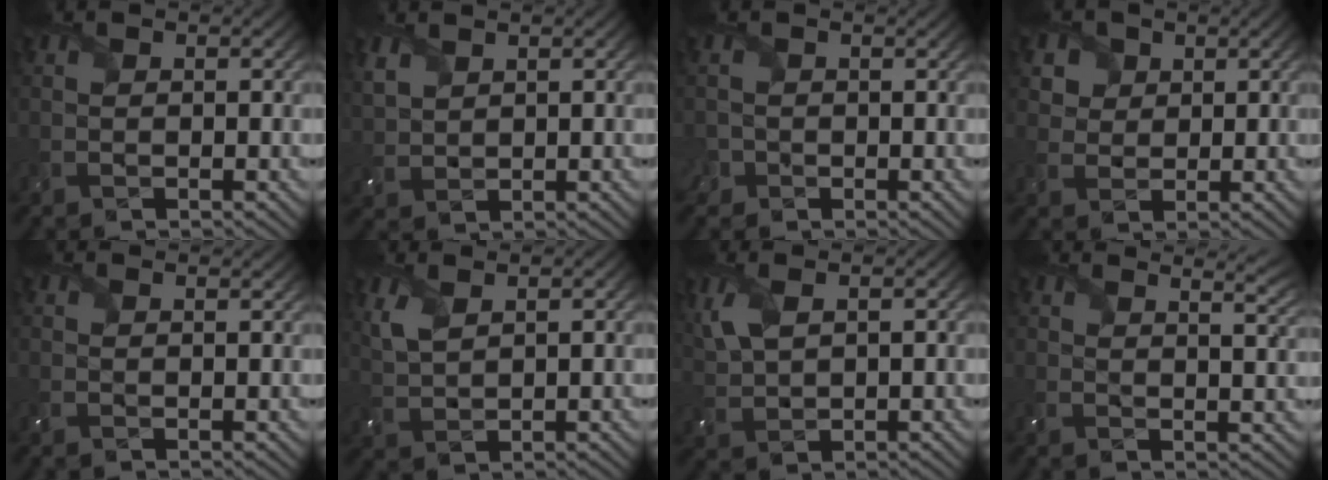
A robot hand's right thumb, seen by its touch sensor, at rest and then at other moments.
{"total": 3.2, "force": [2.1, 1.9, 1.5], "torque": [-0.051, -0.001, 0.049]}
{"total": 2.1, "force": [-1.0, 1.8, 0.1], "torque": [-0.011, -0.006, -0.027]}
{"total": 4.2, "force": [2.3, 3.3, 1.4], "torque": [-0.051, -0.006, 0.049]}
{"total": 1.7, "force": [1.4, 0.4, 0.7], "torque": [-0.023, 0.001, 0.023]}
{"total": 3.7, "force": [2.3, 1.6, 2.4], "torque": [-0.076, 0.002, 0.054]}
{"total": 5.1, "force": [2.5, 2.4, 3.7], "torque": [-0.106, 0.007, 0.052]}
{"total": 7.1, "force": [5.5, 2.1, 3.9], "torque": [-0.053, 0.021, 0.059]}